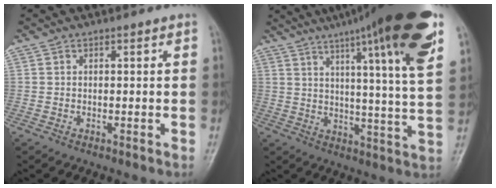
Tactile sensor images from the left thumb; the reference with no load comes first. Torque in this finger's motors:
{"motor_torque": [1.32, -0.31, 2.21, -0.57, 0.42]}